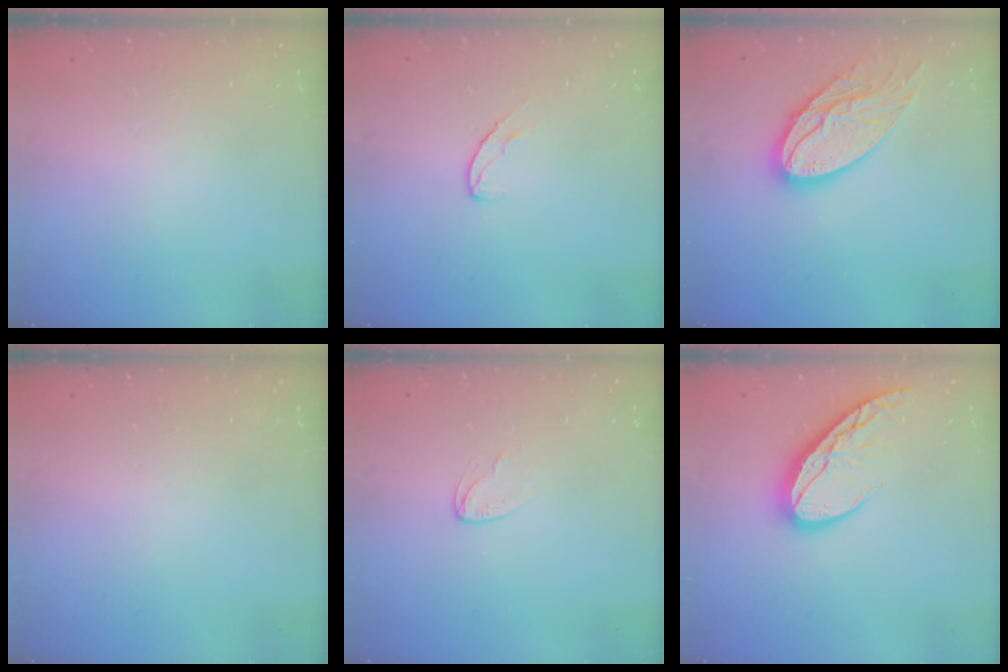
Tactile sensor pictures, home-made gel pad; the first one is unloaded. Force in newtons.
{"total": 7.3, "press": 7.2, "slide": 0.6}
{"total": 17.6, "press": 17.6, "slide": 1.3}
{"total": 0.0}
{"total": 2.9, "press": 2.9, "slide": 0.2}
{"total": 11.8, "press": 11.7, "slide": 1.2}